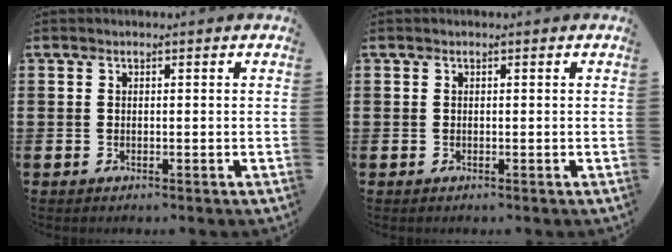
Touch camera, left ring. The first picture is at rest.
{"total": 0.0}